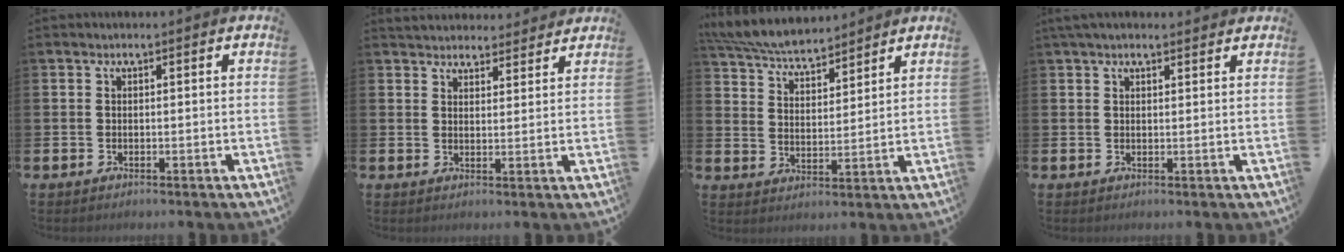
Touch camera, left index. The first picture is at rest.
{"total": 4.0, "force": [3.8, 1.0, -0.2], "torque": [-0.005, -0.017, 0.070]}
{"total": 6.4, "force": [6.2, 0.9, 1.3], "torque": [-0.051, -0.034, 0.111]}
{"total": 2.2, "force": [2.0, 0.7, 0.8], "torque": [-0.009, -0.002, 0.033]}